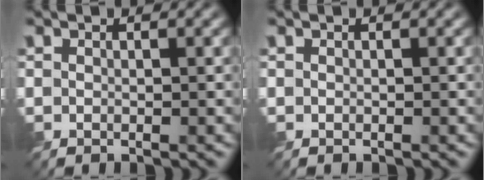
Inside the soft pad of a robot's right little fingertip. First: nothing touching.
{"total": 0.0}